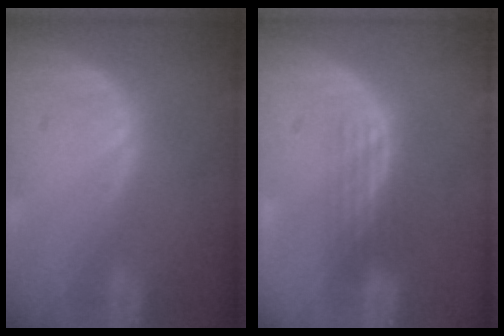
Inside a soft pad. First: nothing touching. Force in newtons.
{"total": 3.1, "press": 2.8, "slide": 1.4}